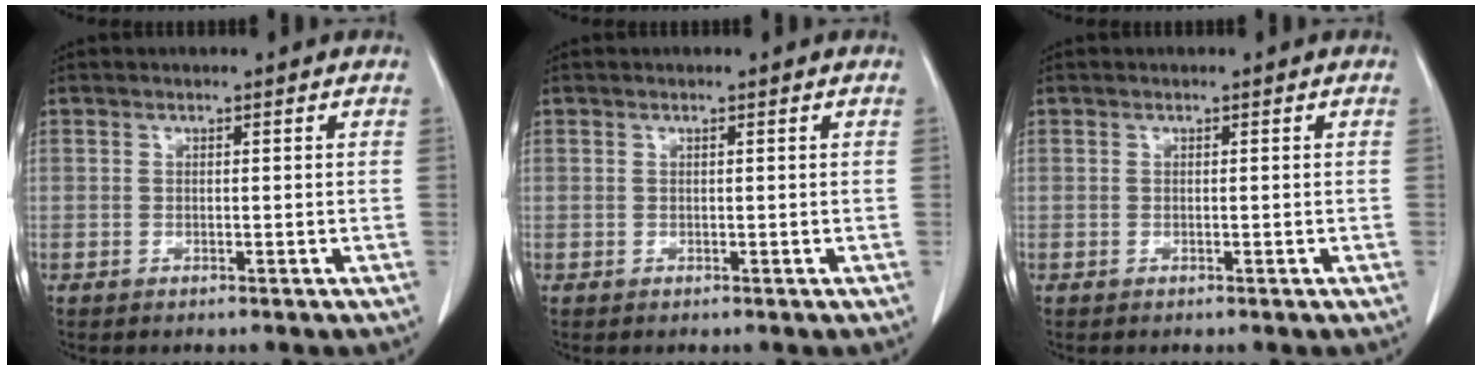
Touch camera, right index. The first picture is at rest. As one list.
[{"total": 0.0}, {"total": 0.0}]